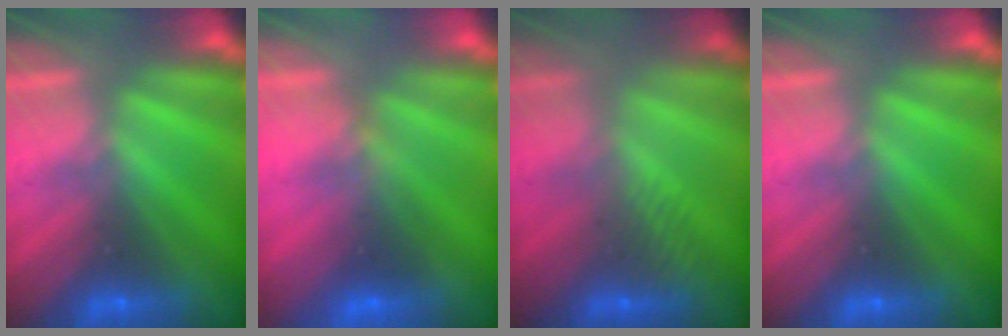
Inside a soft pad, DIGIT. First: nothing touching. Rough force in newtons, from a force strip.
{"total": 2.9}
{"total": 2.4}
{"total": 0.0}